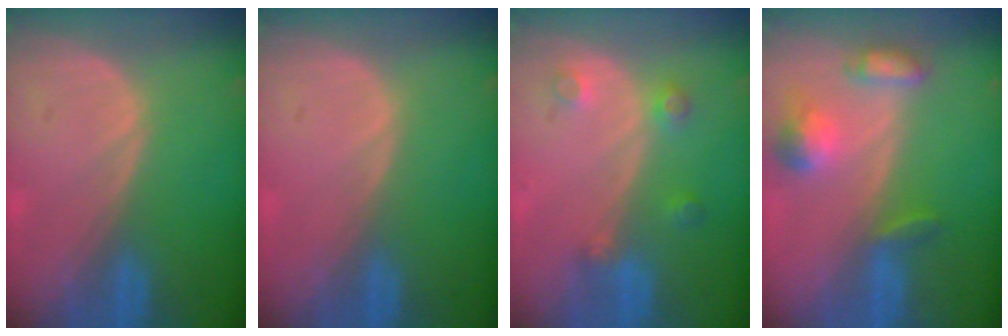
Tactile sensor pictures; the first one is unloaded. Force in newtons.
{"total": 0.0}
{"total": 3.6, "press": 3.3, "slide": 1.5}
{"total": 5.9, "press": 5.7, "slide": 1.7}